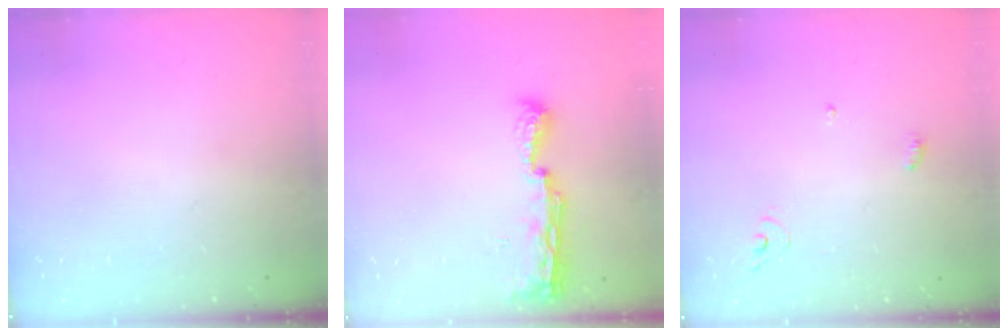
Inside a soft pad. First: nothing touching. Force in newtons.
{"total": 8.3, "press": 8.2, "slide": 0.9}
{"total": 3.7, "press": 3.6, "slide": 0.3}